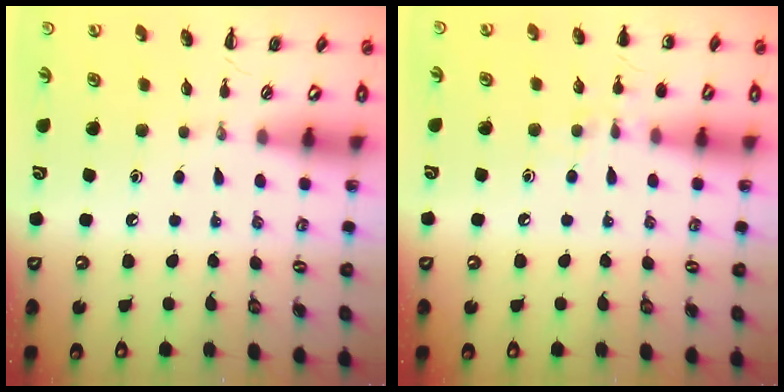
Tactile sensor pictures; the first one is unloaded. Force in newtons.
{"total": 7.0, "press": 6.7, "slide": 2.0}